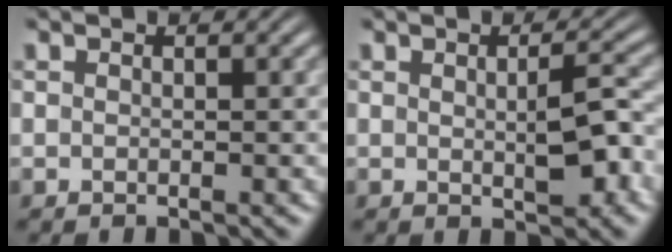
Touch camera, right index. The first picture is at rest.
{"total": 2.7, "force": [-0.3, 0.5, 2.6], "torque": [-0.034, -0.006, -0.001]}